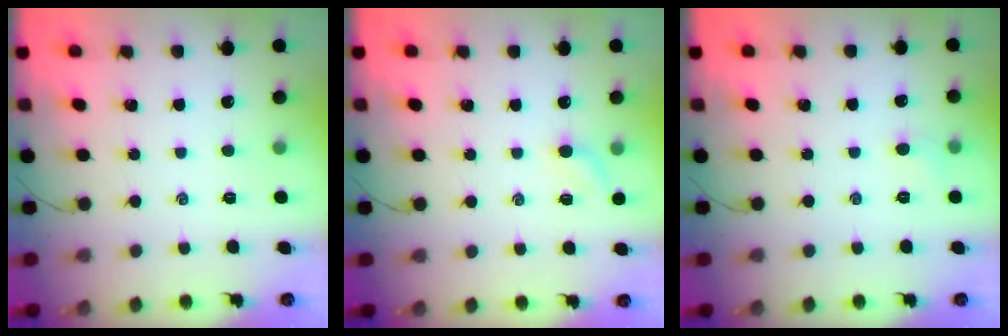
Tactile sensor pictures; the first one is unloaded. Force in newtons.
{"total": 4.9, "press": 4.8, "slide": 1.1}
{"total": 3.9, "press": 3.7, "slide": 1.3}